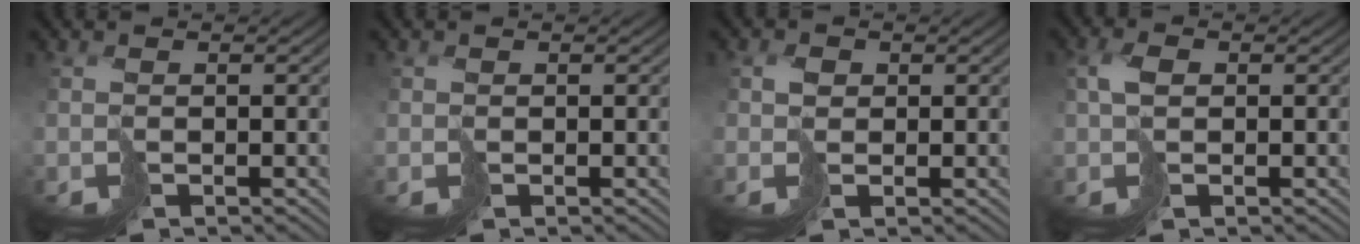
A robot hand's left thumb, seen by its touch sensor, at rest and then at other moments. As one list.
[{"total": 0.5, "force": [0.0, 0.5, -0.1], "torque": [0.003, -0.002, 0.002]}, {"total": 1.9, "force": [0.5, 1.5, 1.0], "torque": [-0.020, 0.003, 0.010]}, {"total": 2.4, "force": [0.5, 1.4, 1.9], "torque": [-0.043, 0.002, 0.008]}]